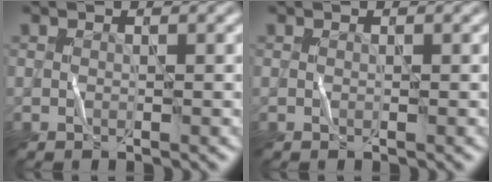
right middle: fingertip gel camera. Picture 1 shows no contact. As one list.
[{"total": 0.0}]